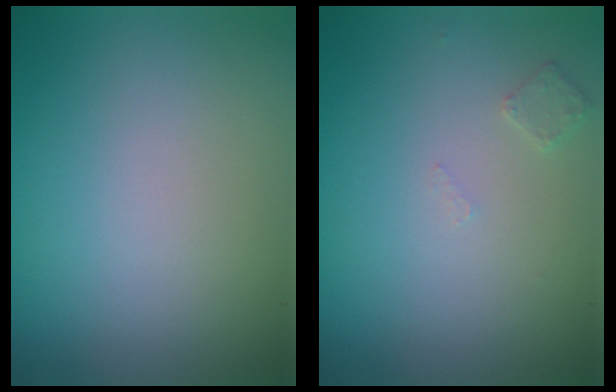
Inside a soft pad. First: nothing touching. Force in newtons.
{"total": 1.0, "press": 1.0, "slide": 0.1}